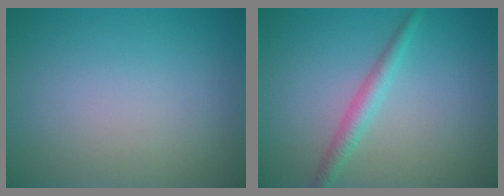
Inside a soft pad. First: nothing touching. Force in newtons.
{"total": 2.0, "press": 2.0, "slide": 0.0}